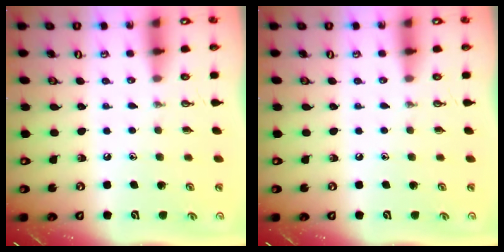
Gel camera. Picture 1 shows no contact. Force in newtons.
{"total": 0.0}